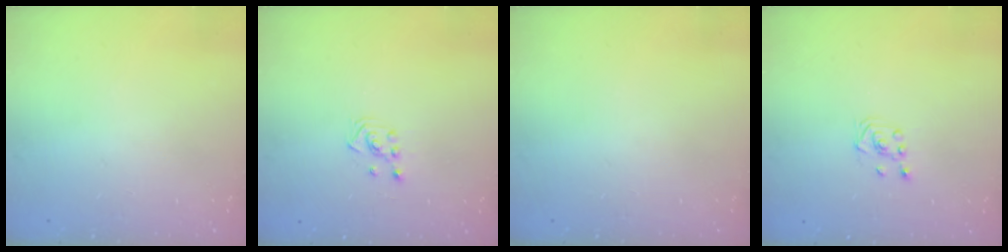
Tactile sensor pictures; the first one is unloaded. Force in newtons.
{"total": 2.5, "press": 2.4, "slide": 0.8}
{"total": 0.0}
{"total": 2.3, "press": 2.2, "slide": 0.7}